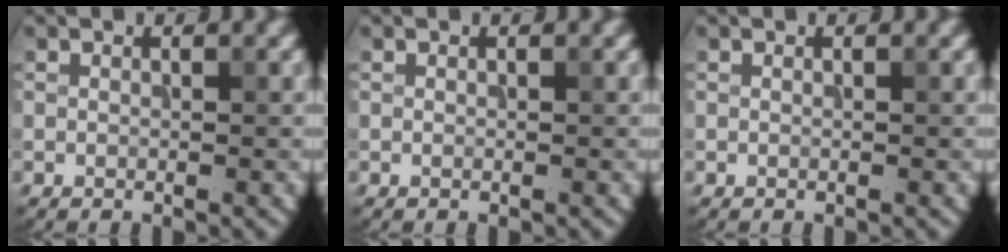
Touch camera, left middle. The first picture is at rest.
{"total": 0.0}
{"total": 0.0}